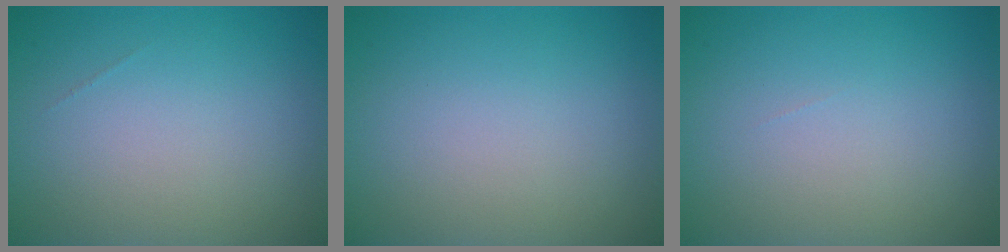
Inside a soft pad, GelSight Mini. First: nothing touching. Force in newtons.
{"total": 0.0}
{"total": 0.0}